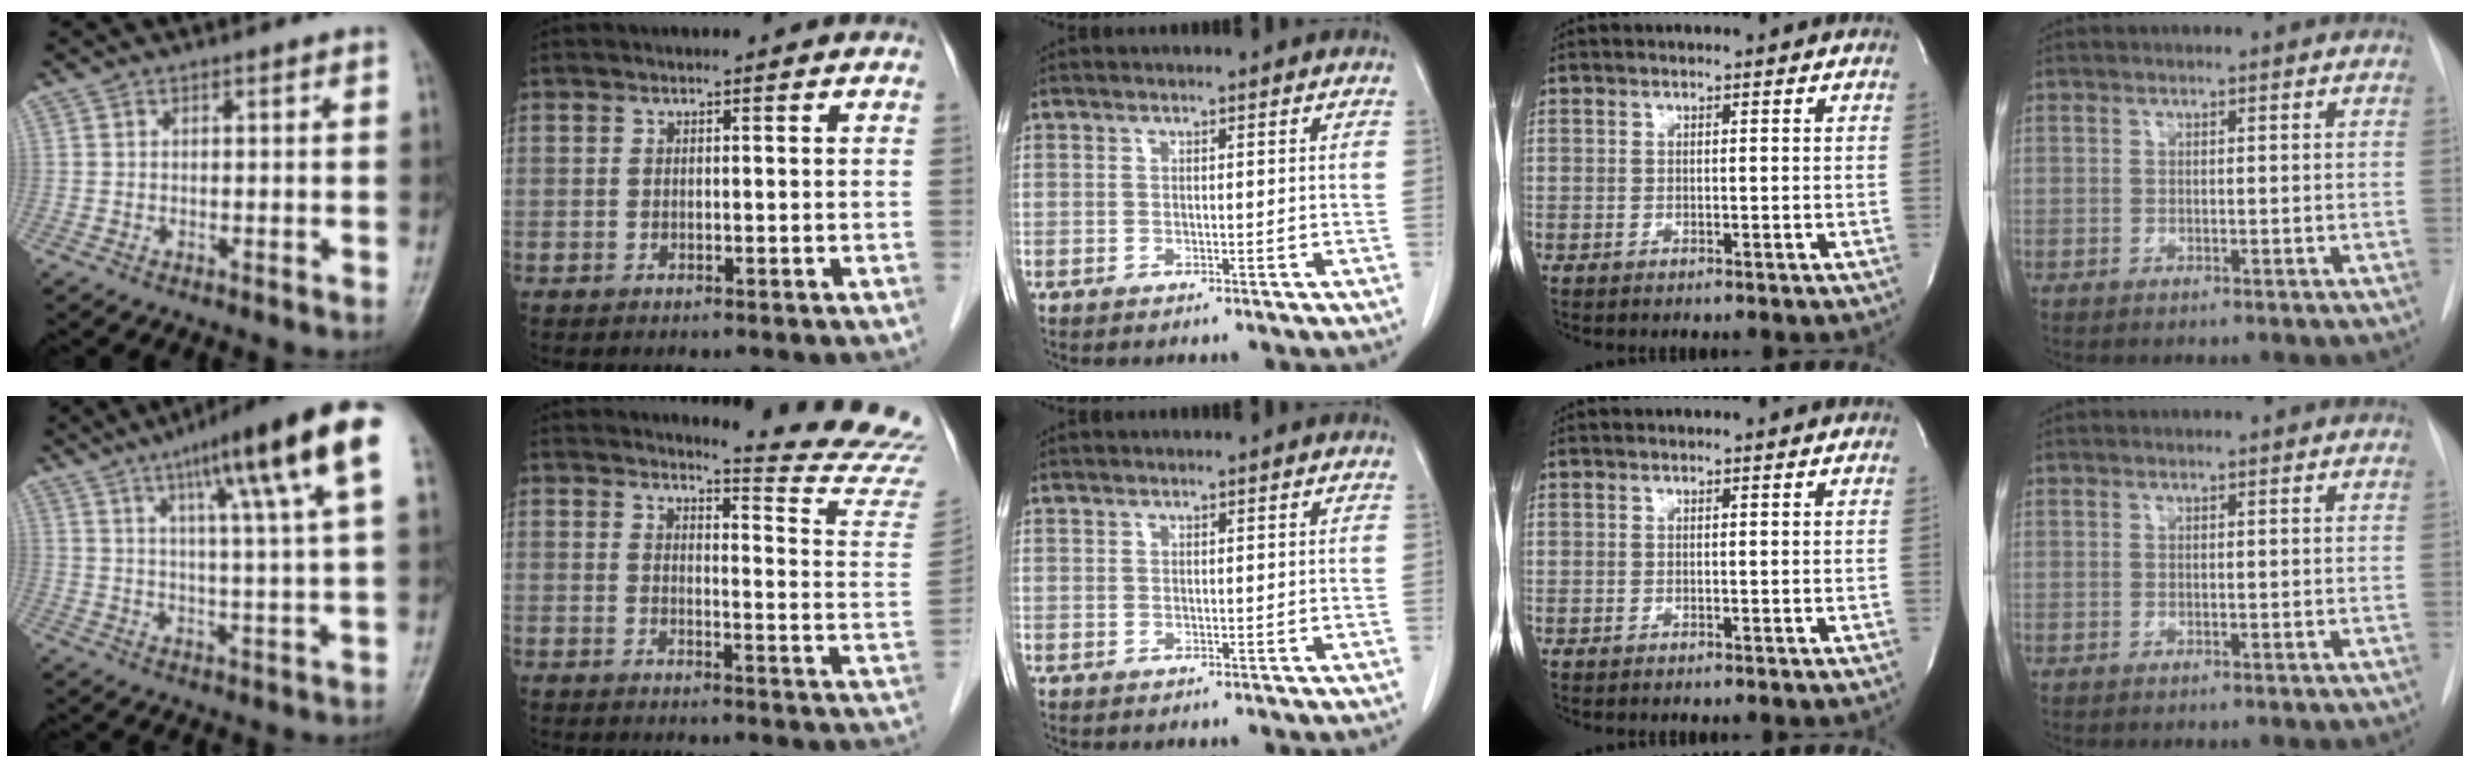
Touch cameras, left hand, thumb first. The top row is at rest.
{"thumb": {"total": 17.9, "force": [8.4, 1.6, 15.8], "torque": [-0.227, -0.010, 0.118]}, "index": {"total": 13.9, "force": [13.7, -1.7, 1.1], "torque": [-0.008, -0.140, 0.138]}}